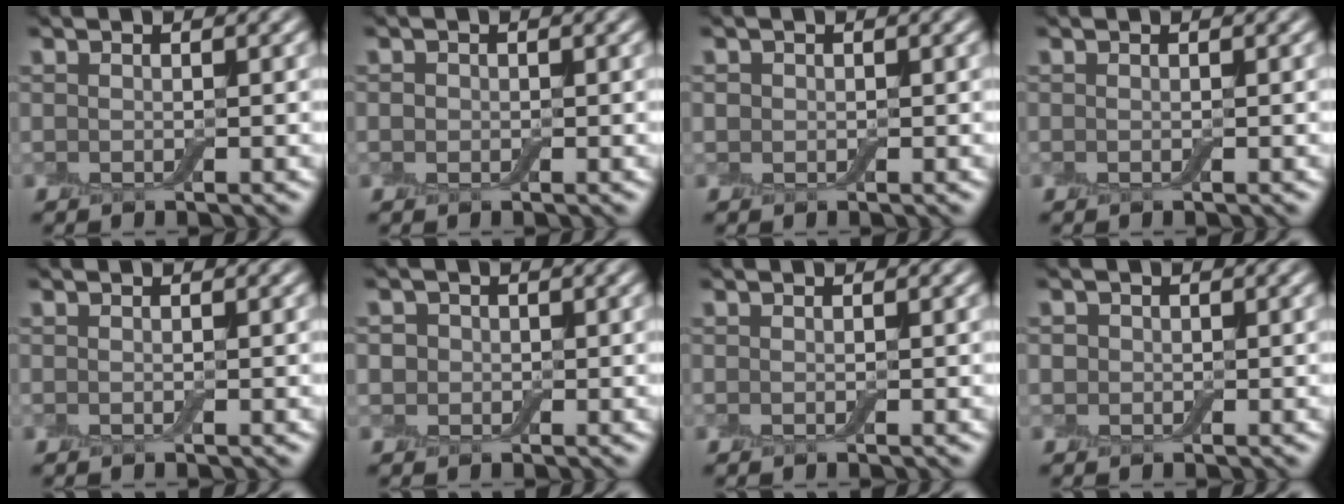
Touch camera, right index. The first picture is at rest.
{"total": 0.6, "force": [0.0, 0.6, 0.1], "torque": [-0.001, -0.001, -0.004]}
{"total": 0.6, "force": [0.1, 0.6, 0.1], "torque": [0.002, 0.001, -0.002]}
{"total": 0.0}
{"total": 0.0}
{"total": 2.4, "force": [0.5, 2.1, 0.8], "torque": [-0.001, 0.012, -0.010]}
{"total": 0.0}
{"total": 1.1, "force": [0.1, 1.1, 0.2], "torque": [0.001, -0.001, -0.004]}